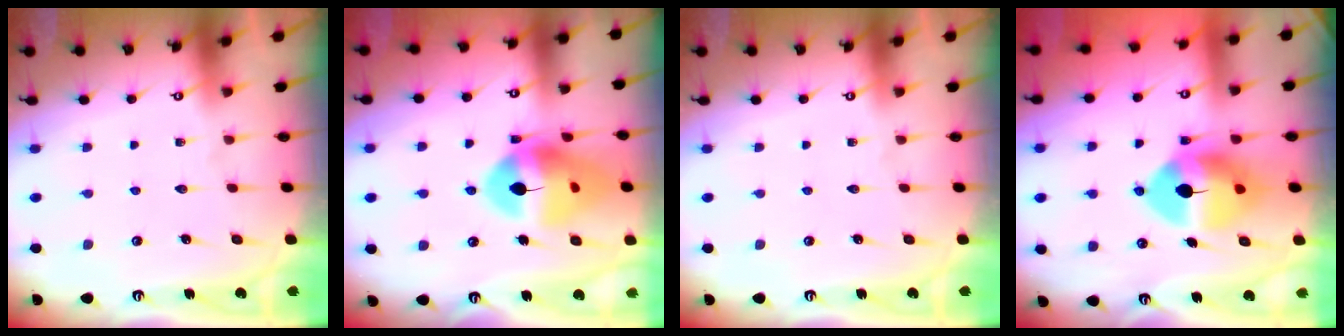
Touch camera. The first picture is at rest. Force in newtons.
{"total": 16.7, "press": 16.6, "slide": 2.4}
{"total": 0.0}
{"total": 12.0, "press": 11.8, "slide": 1.9}